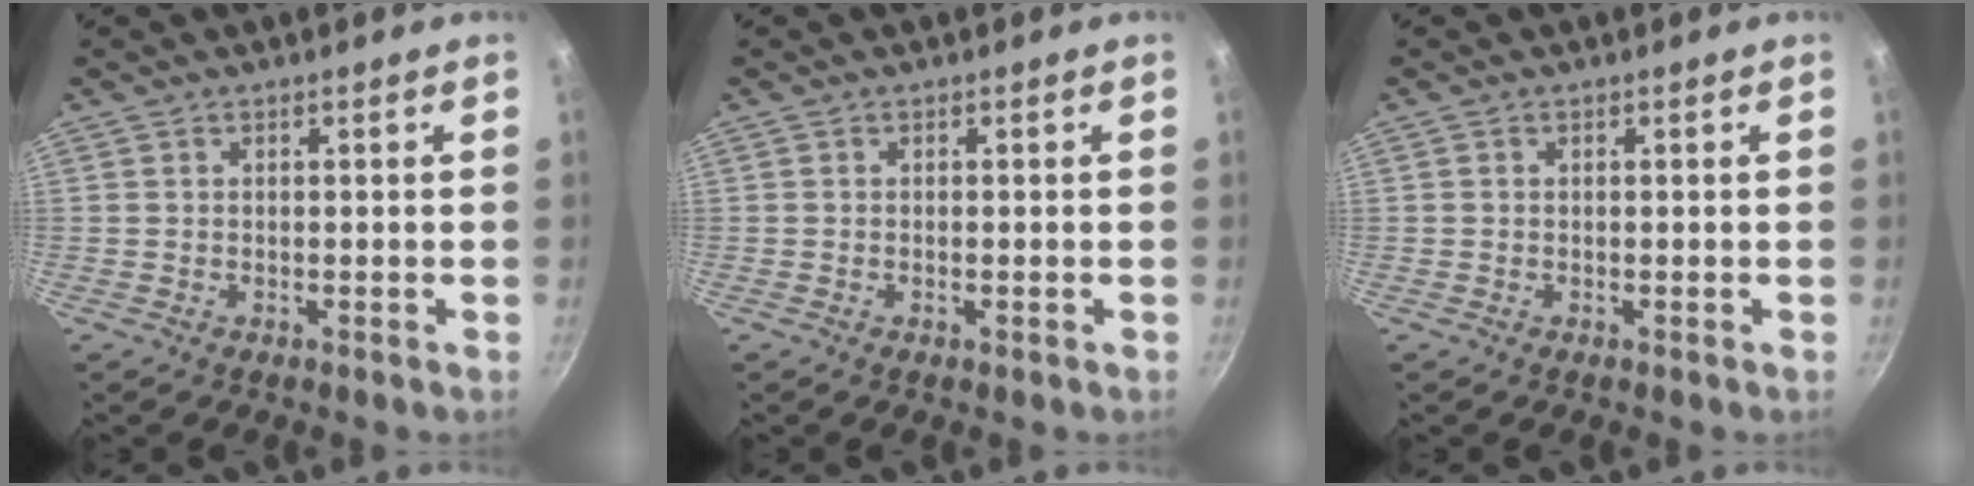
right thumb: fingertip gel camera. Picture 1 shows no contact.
{"total": 0.6, "force": [-0.2, 0.1, 0.5], "torque": [-0.008, 0.001, -0.004]}
{"total": 0.0}